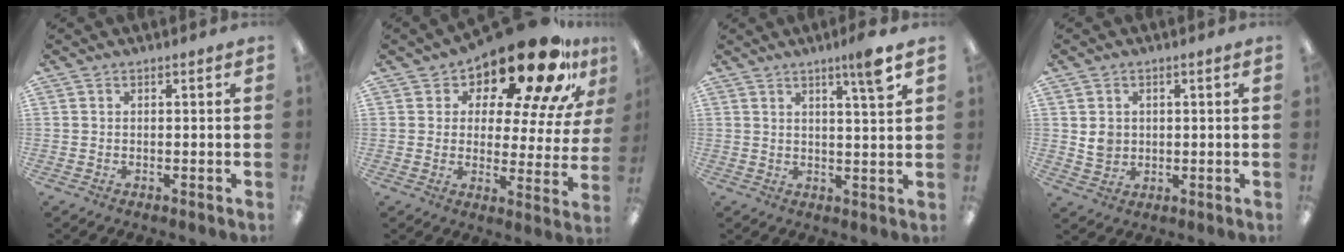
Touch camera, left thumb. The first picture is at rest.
{"total": 19.5, "force": [15.1, 6.0, 10.8], "torque": [-0.168, -0.114, 0.251]}
{"total": 5.9, "force": [3.7, 0.1, 4.5], "torque": [-0.067, -0.017, 0.054]}
{"total": 4.0, "force": [0.9, 3.8, 1.2], "torque": [-0.006, -0.003, 0.012]}